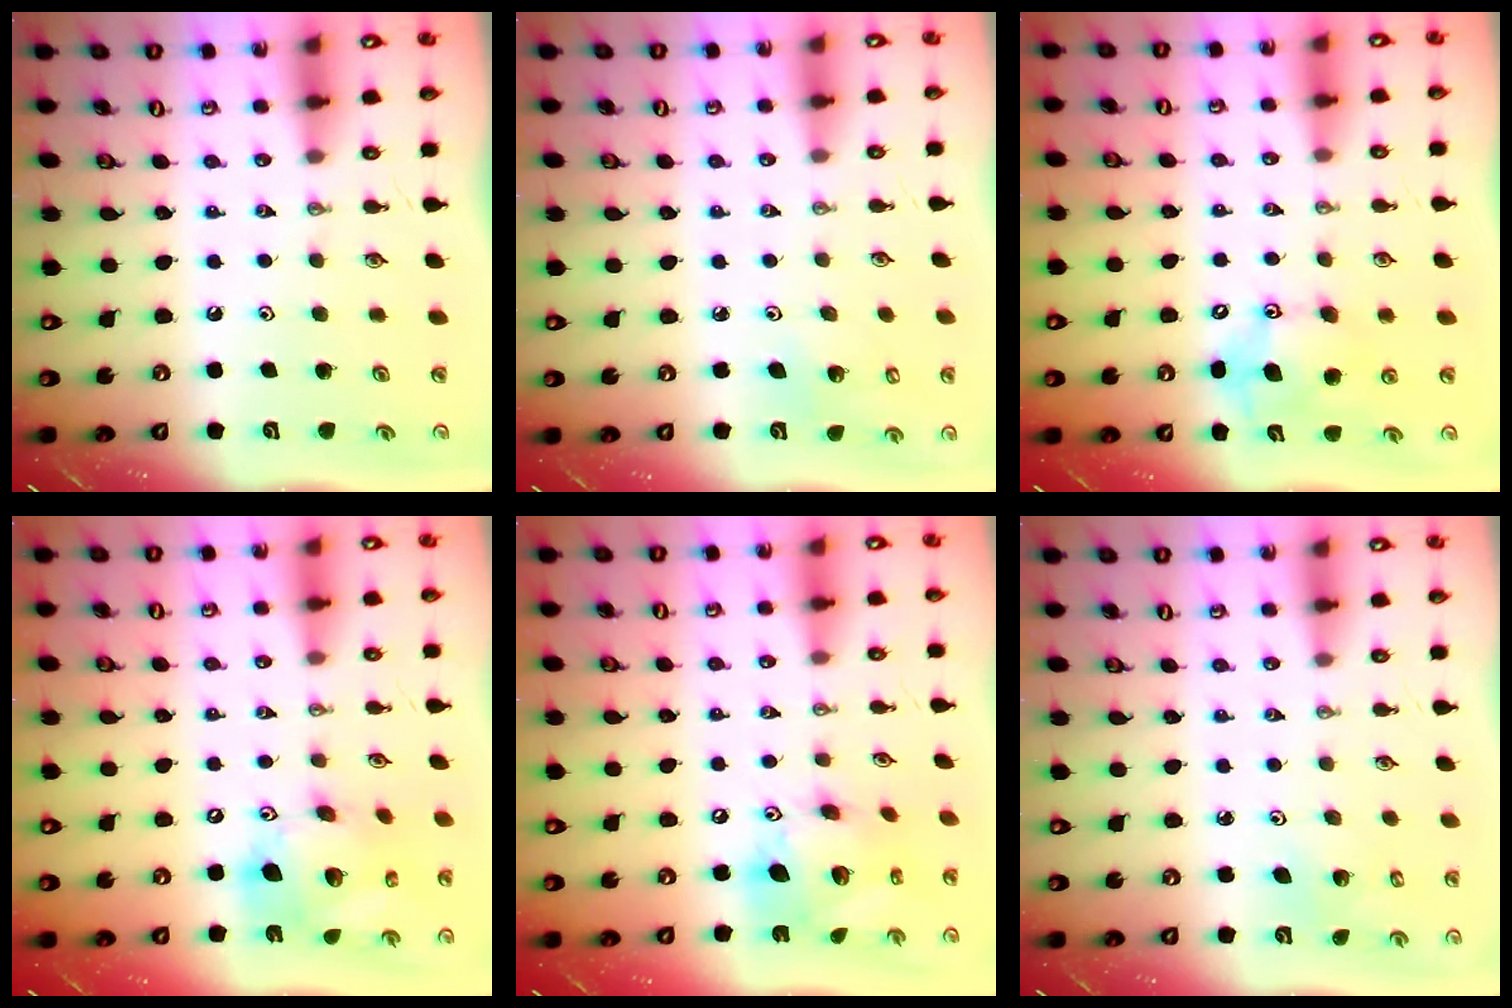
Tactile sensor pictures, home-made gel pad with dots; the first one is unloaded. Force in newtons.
{"total": 3.6, "press": 3.4, "slide": 1.1}
{"total": 11.5, "press": 11.2, "slide": 2.6}
{"total": 16.6, "press": 16.4, "slide": 2.7}
{"total": 16.0, "press": 15.9, "slide": 1.5}
{"total": 2.7, "press": 2.7, "slide": 0.2}